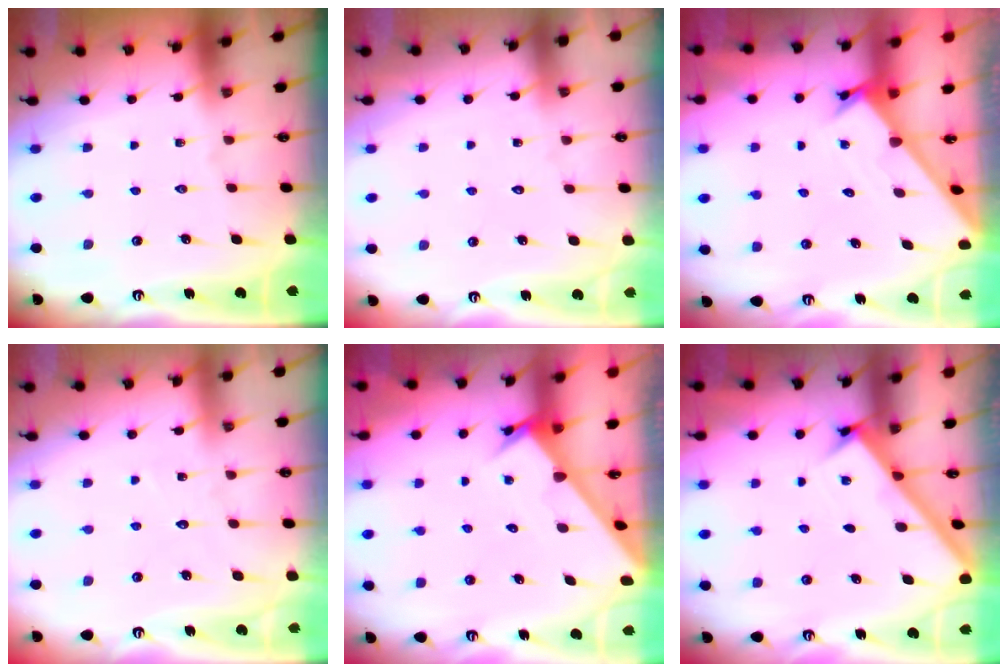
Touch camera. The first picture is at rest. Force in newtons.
{"total": 4.3, "press": 4.2, "slide": 0.3}
{"total": 1.8, "press": 1.8, "slide": 0.1}
{"total": 4.6, "press": 4.6, "slide": 0.4}
{"total": 2.9, "press": 2.9, "slide": 0.1}
{"total": 2.6, "press": 2.6, "slide": 0.3}